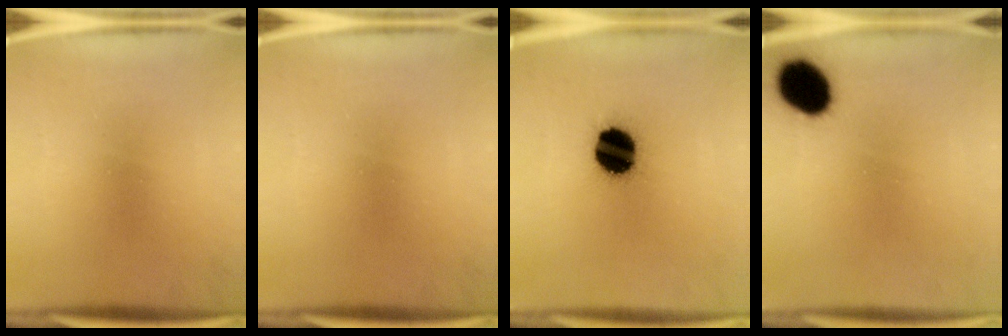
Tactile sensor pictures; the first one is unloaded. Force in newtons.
{"total": 0.0}
{"total": 14.6}
{"total": 11.0}